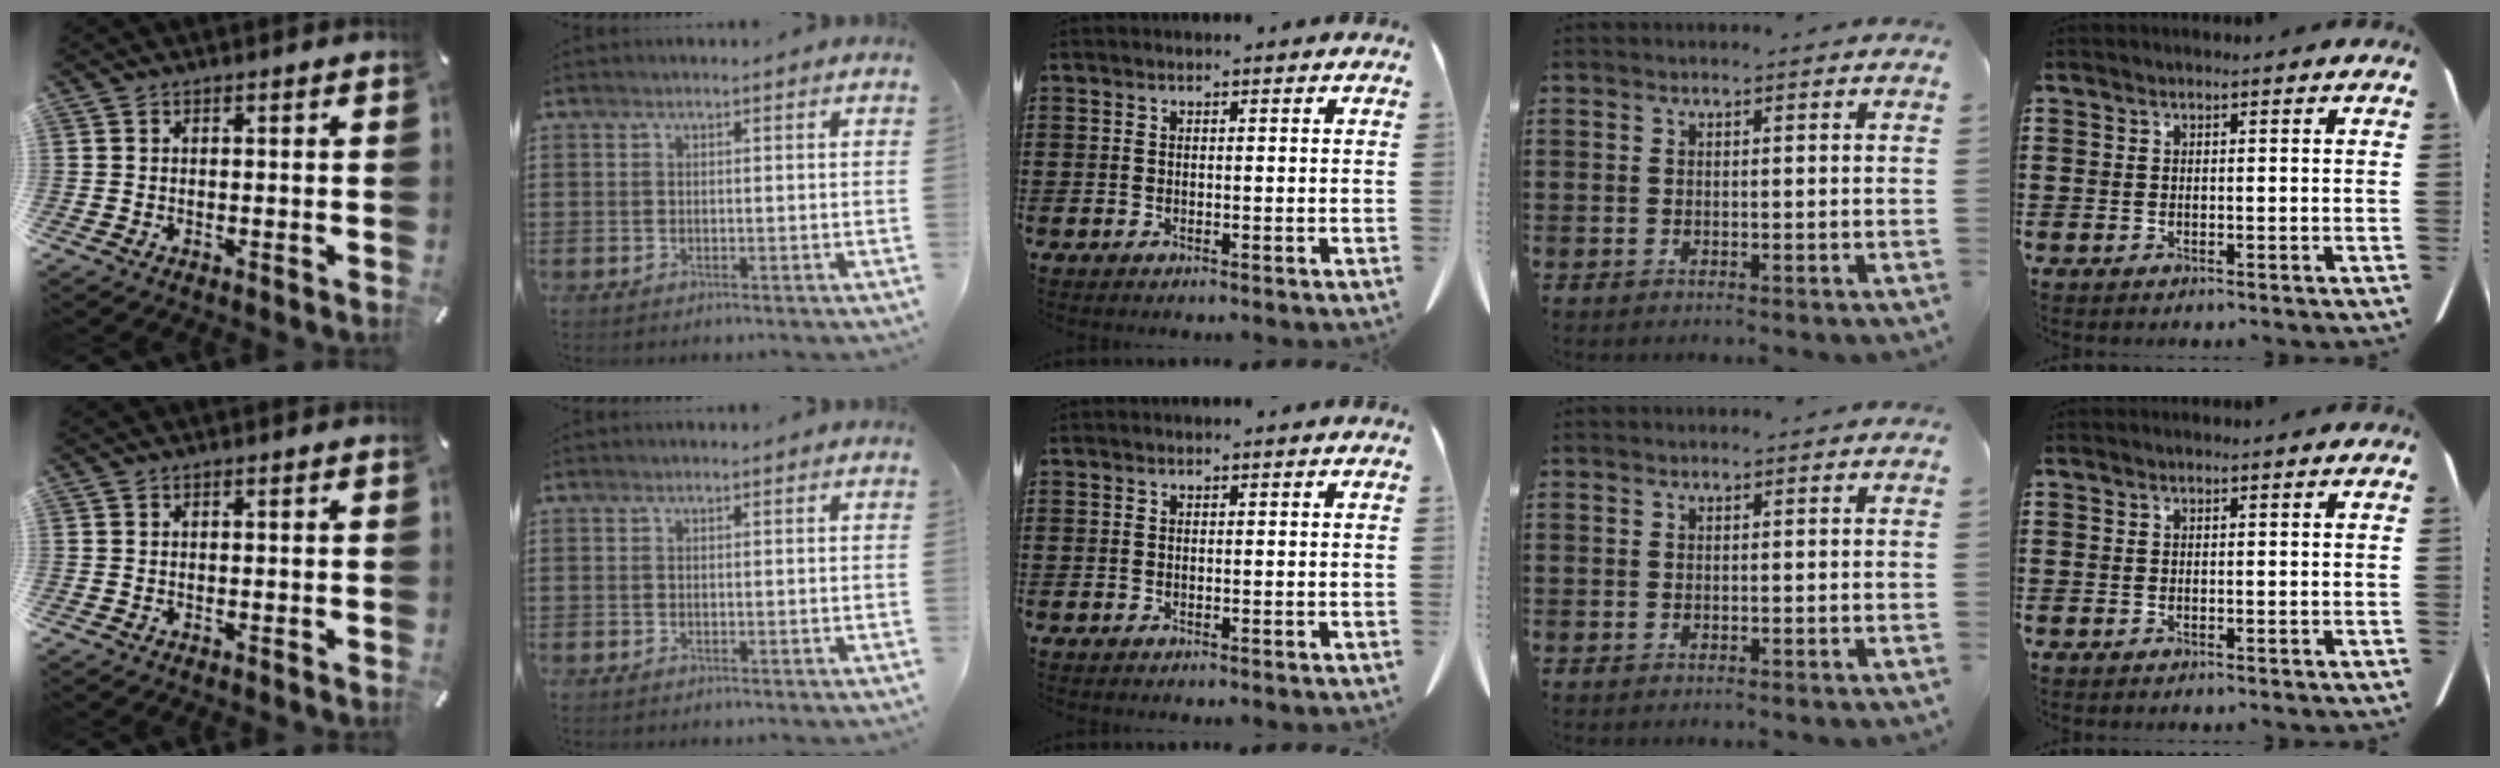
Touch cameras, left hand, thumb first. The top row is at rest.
{}